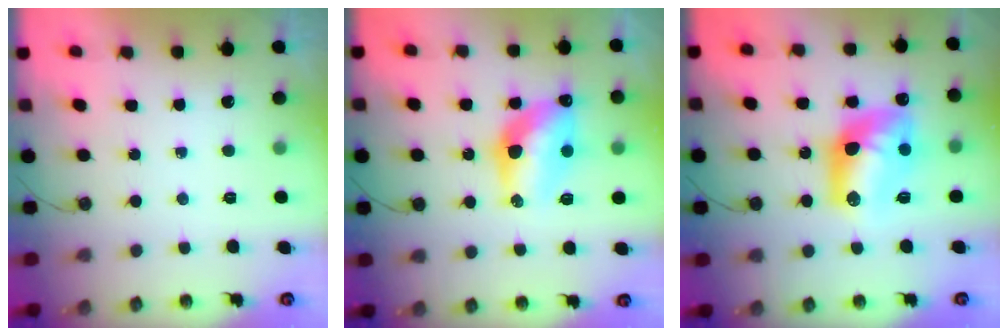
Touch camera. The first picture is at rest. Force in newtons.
{"total": 11.7, "press": 11.6, "slide": 0.8}
{"total": 13.2, "press": 13.2, "slide": 0.8}